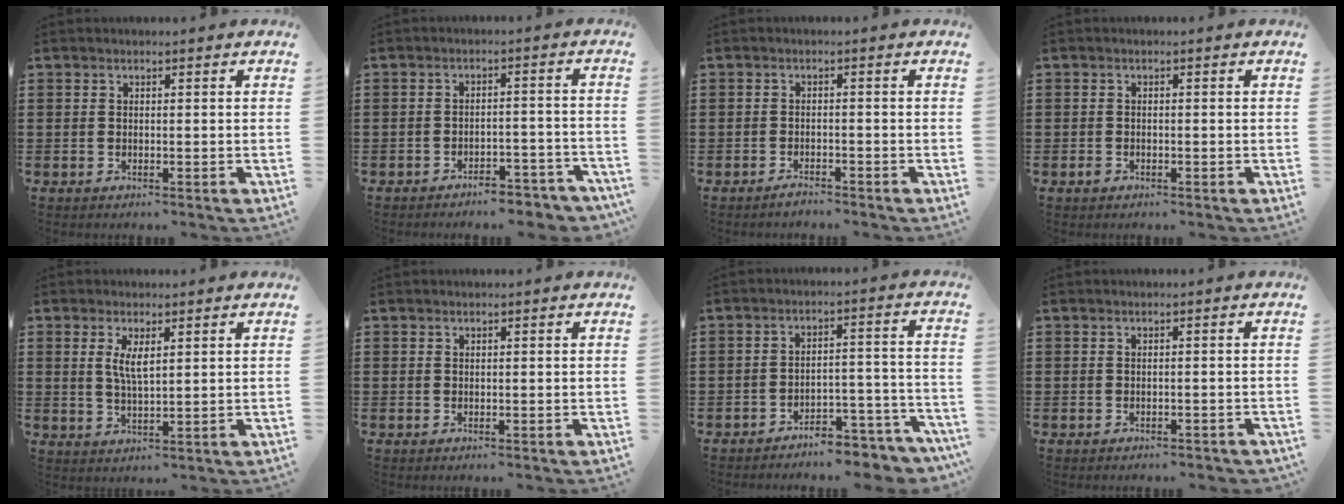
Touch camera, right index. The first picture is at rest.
{"total": 4.1, "force": [-4.0, 0.3, 0.8], "torque": [-0.016, 0.002, -0.081]}
{"total": 1.6, "force": [-1.6, 0.1, 0.2], "torque": [-0.008, 0.000, -0.031]}
{"total": 0.9, "force": [-0.6, 0.6, 0.4], "torque": [-0.010, 0.000, -0.011]}
{"total": 3.6, "force": [1.1, 1.0, 3.2], "torque": [-0.067, 0.002, 0.018]}
{"total": 0.0}
{"total": 5.1, "force": [-5.1, 0.2, 0.9], "torque": [-0.017, 0.007, -0.103]}
{"total": 0.8, "force": [-0.8, 0.1, 0.2], "torque": [-0.008, -0.004, -0.016]}